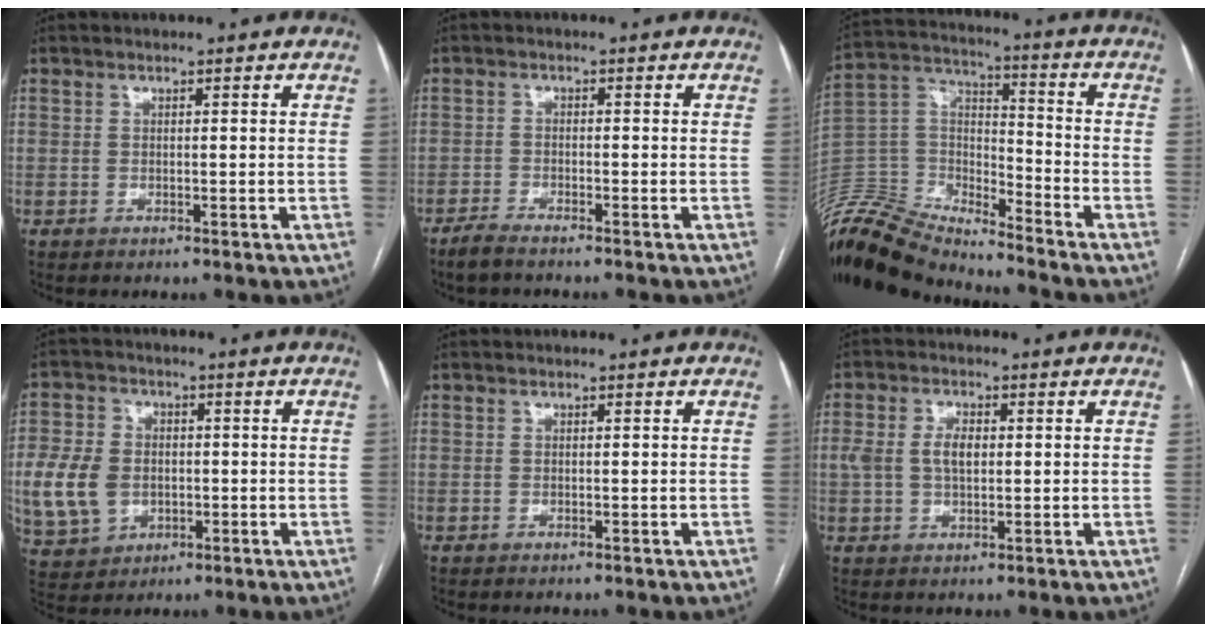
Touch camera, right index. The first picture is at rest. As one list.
[{"total": 2.7, "force": [-2.4, 0.2, 1.3], "torque": [-0.030, -0.005, -0.046]}, {"total": 18.6, "force": [-17.7, 3.9, 4.3], "torque": [-0.090, 0.038, -0.318]}, {"total": 22.5, "force": [-3.2, 19.0, 11.7], "torque": [-0.339, 0.025, -0.036]}, {"total": 0.0}, {"total": 5.5, "force": [0.5, 3.2, 4.4], "torque": [-0.097, 0.018, 0.015]}]